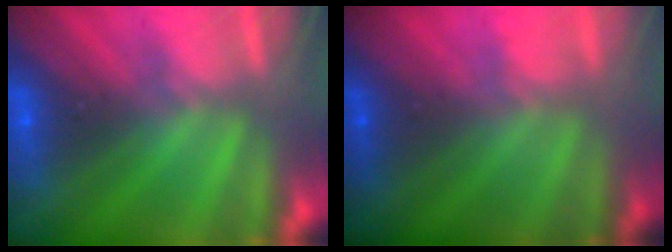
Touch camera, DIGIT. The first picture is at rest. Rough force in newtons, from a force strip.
{"total": 1.8}